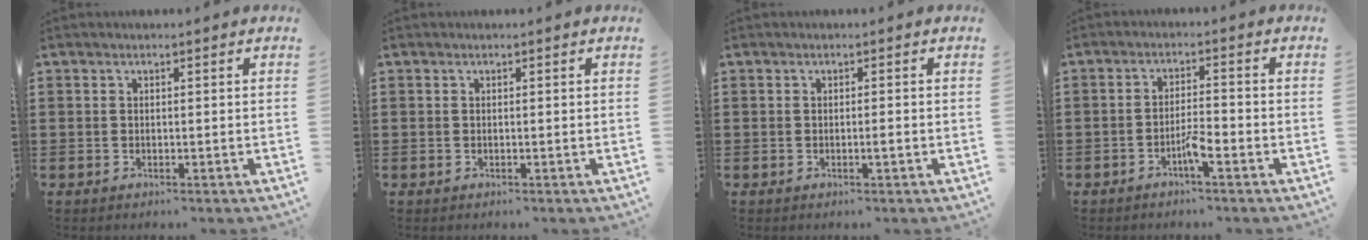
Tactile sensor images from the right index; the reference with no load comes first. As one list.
[{"total": 0.0}, {"total": 0.9, "force": [-0.4, 0.1, 0.8], "torque": [-0.015, -0.004, -0.006]}, {"total": 3.3, "force": [-1.9, 0.5, 2.7], "torque": [-0.062, -0.002, -0.039]}]